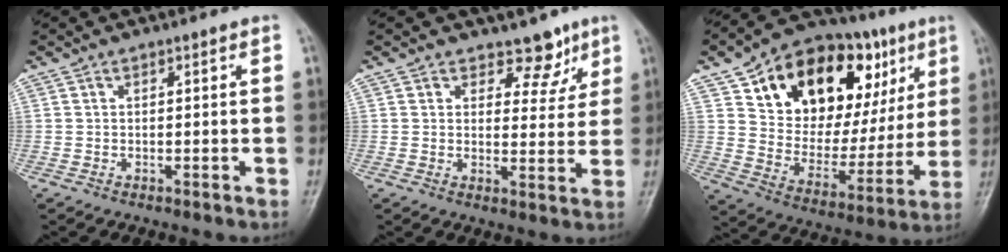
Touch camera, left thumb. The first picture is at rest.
{"total": 5.6, "force": [4.0, 3.6, 1.6], "torque": [0.018, -0.024, 0.055]}
{"total": 27.5, "force": [12.1, 16.1, 18.7], "torque": [-0.232, -0.004, 0.201]}